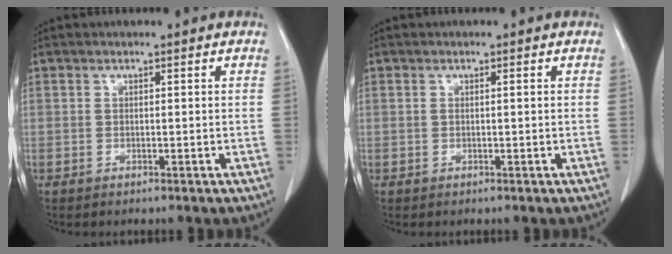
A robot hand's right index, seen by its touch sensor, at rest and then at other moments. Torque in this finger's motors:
{"motor_torque": [-0.07, 0.04, -0.03, -0.01]}